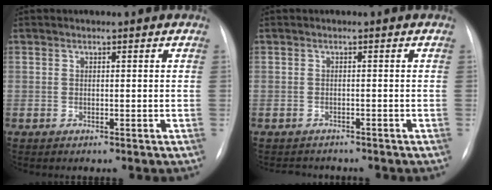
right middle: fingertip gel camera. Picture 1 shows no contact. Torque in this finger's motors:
{"motor_torque": [-0.11, 0.13, -0.02, -0.01]}